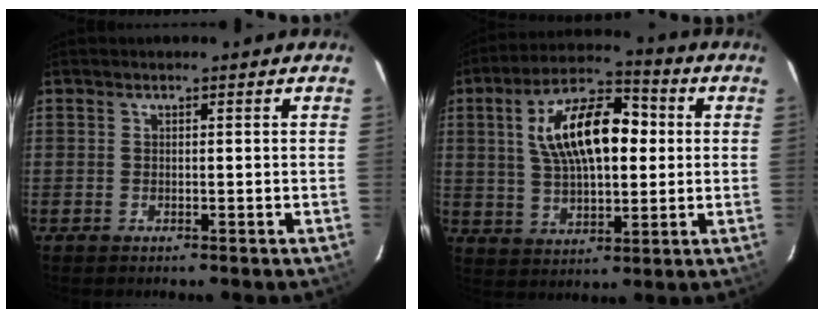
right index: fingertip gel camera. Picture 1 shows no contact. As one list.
[{"total": 15.9, "force": [2.9, 7.5, 13.8], "torque": [-0.248, 0.028, 0.049]}]